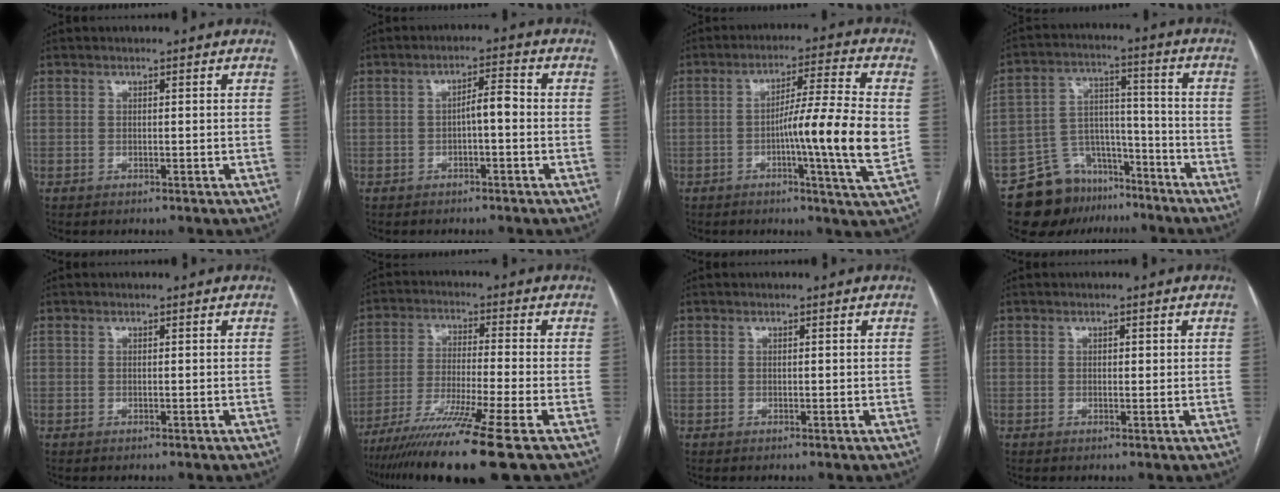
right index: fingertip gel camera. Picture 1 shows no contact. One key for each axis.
{"total": 3.5, "fx": -0.6, "fy": 0.8, "fz": 3.3, "tx": -0.051, "ty": 0.013, "tz": -0.008}
{"total": 12.6, "fx": -1.7, "fy": -1.1, "fz": 12.5, "tx": -0.200, "ty": -0.006, "tz": -0.035}
{"total": 11.7, "fx": -9.0, "fy": 7.1, "fz": 2.6, "tx": -0.042, "ty": 0.055, "tz": -0.146}
{"total": 0.0}
{"total": 14.0, "fx": -9.8, "fy": -2.0, "fz": 9.8, "tx": -0.187, "ty": -0.044, "tz": -0.170}
{"total": 0.0}
{"total": 1.0, "fx": 0.3, "fy": 0.5, "fz": 0.8, "tx": -0.010, "ty": 0.000, "tz": 0.003}